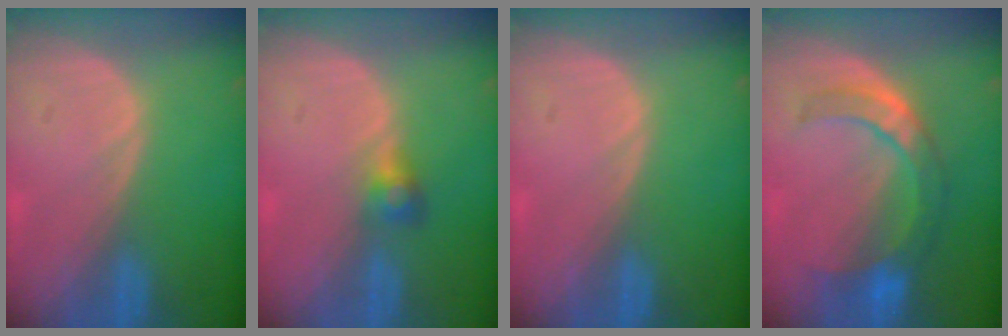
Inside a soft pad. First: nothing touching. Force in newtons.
{"total": 2.6, "press": 2.5, "slide": 0.2}
{"total": 0.0}
{"total": 7.4, "press": 7.2, "slide": 1.8}